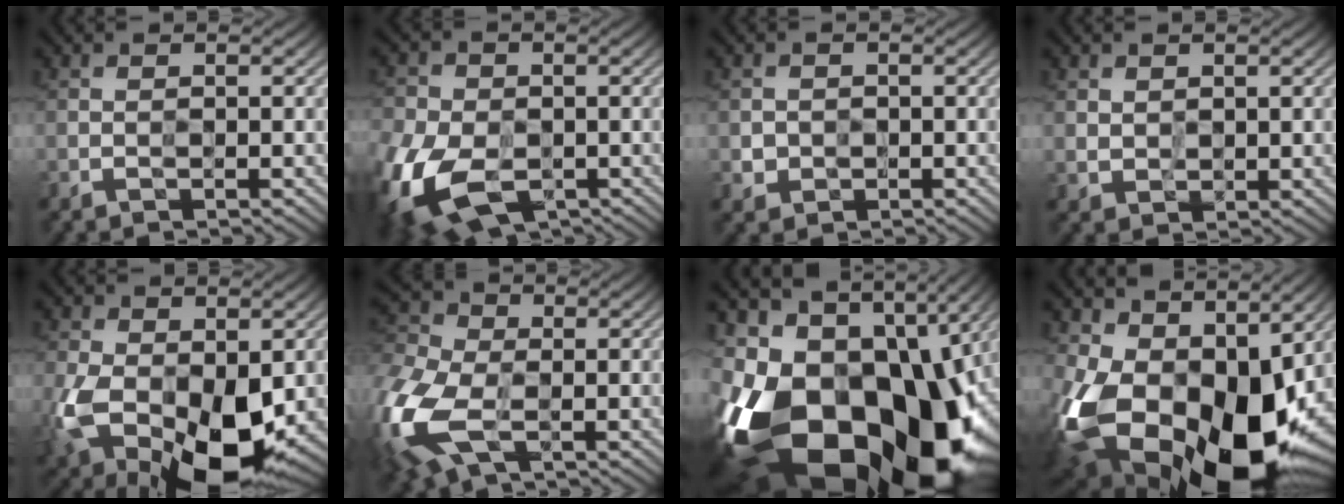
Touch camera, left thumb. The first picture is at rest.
{"total": 15.3, "force": [-6.6, 9.8, 9.6], "torque": [-0.227, -0.054, -0.102]}
{"total": 2.5, "force": [-0.5, 2.3, 0.6], "torque": [-0.004, -0.013, -0.009]}
{"total": 2.2, "force": [1.4, 1.6, 0.8], "torque": [-0.021, -0.003, 0.031]}
{"total": 14.8, "force": [-3.8, 9.1, 11.0], "torque": [-0.235, -0.062, -0.042]}
{"total": 15.1, "force": [-4.4, 9.3, 11.1], "torque": [-0.279, -0.034, -0.077]}
{"total": 23.1, "force": [-9.0, 15.3, 14.7], "torque": [-0.294, -0.066, -0.119]}
{"total": 18.2, "force": [-1.8, 12.3, 13.3], "torque": [-0.294, -0.054, -0.011]}